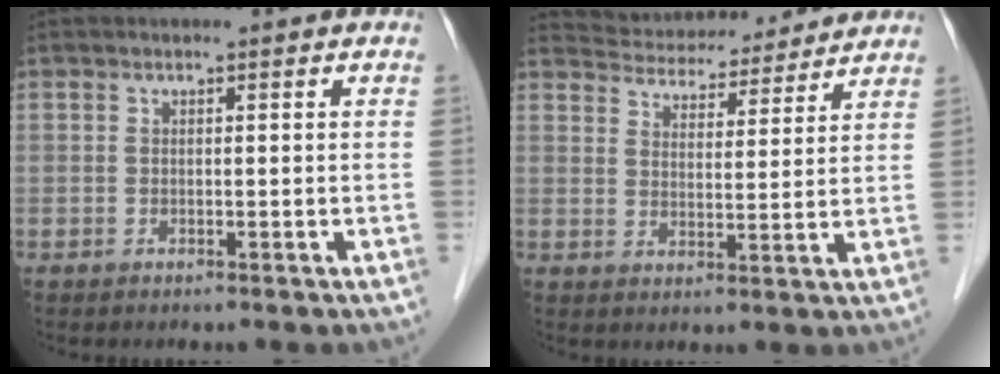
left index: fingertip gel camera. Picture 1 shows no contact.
{"total": 13.2, "force": [12.5, 2.9, 2.7], "torque": [-0.039, 0.020, 0.180]}